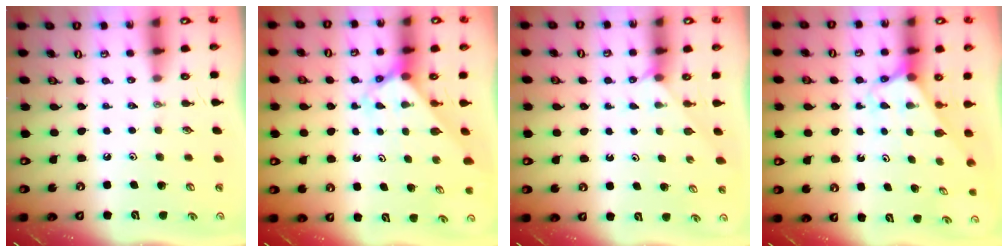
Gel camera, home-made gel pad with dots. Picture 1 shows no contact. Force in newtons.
{"total": 2.6, "press": 2.6, "slide": 0.1}
{"total": 1.9, "press": 1.9, "slide": 0.3}
{"total": 2.5, "press": 2.5, "slide": 0.2}